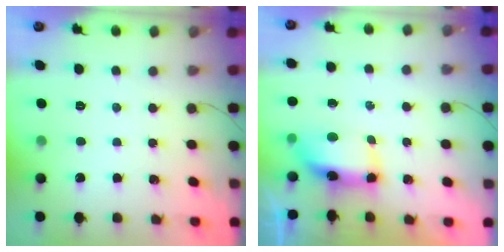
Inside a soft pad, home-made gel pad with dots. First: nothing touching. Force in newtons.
{"total": 8.1, "press": 8.0, "slide": 0.7}